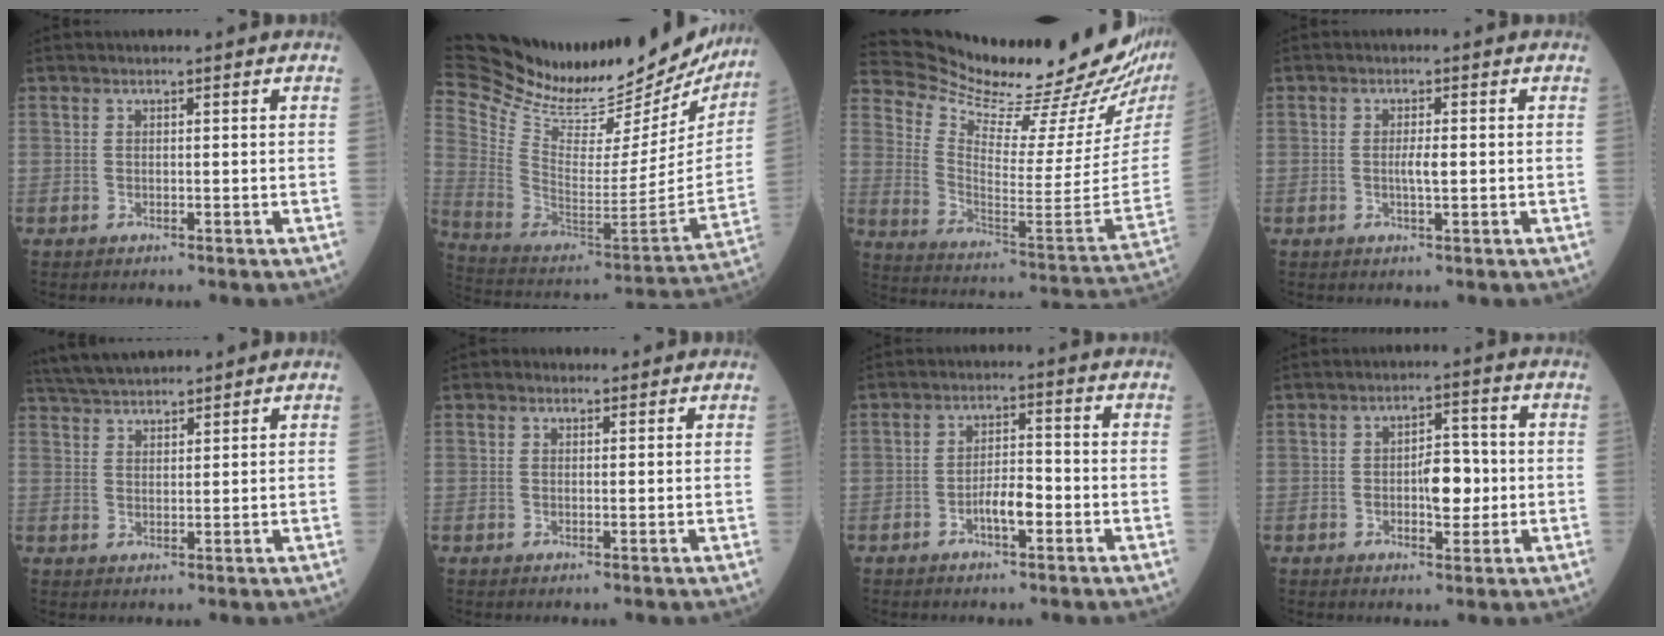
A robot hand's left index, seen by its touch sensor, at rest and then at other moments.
{"total": 38.0, "force": [32.7, 10.0, 16.6], "torque": [-0.318, -0.069, 0.472]}
{"total": 27.1, "force": [24.8, 0.2, 10.9], "torque": [-0.188, -0.129, 0.347]}
{"total": 1.9, "force": [-0.3, 0.1, 1.9], "torque": [-0.035, -0.004, -0.007]}
{"total": 8.6, "force": [8.0, 1.2, 2.9], "torque": [-0.057, 0.029, 0.140]}
{"total": 1.6, "force": [1.2, 1.1, 0.2], "torque": [-0.003, 0.008, 0.013]}
{"total": 4.1, "force": [-2.0, 1.0, 3.4], "torque": [-0.060, 0.002, -0.041]}
{"total": 5.4, "force": [-0.8, 2.4, 4.8], "torque": [-0.072, 0.003, -0.013]}